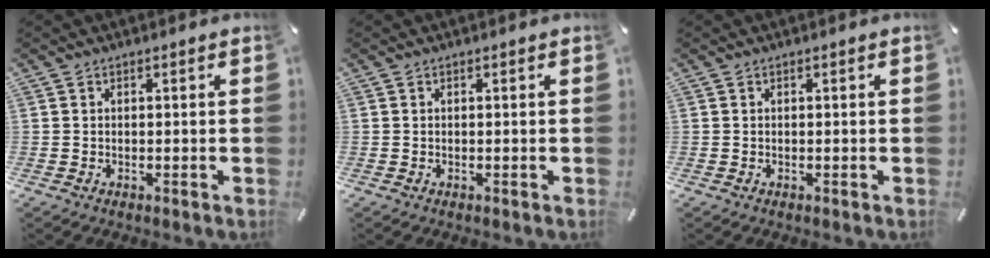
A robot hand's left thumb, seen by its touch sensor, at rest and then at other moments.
{"total": 0.0}
{"total": 0.0}